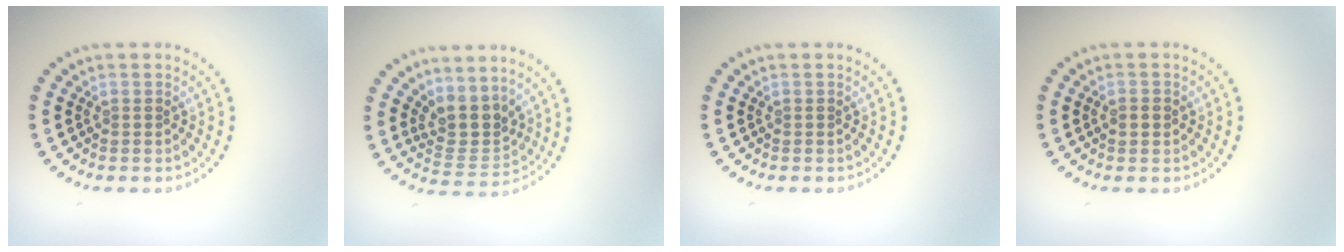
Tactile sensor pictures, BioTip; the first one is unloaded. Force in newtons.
{"total": 3.2, "press": 2.4, "slide": 2.1}
{"total": 0.0}
{"total": 1.5, "press": 1.5, "slide": 0.0}